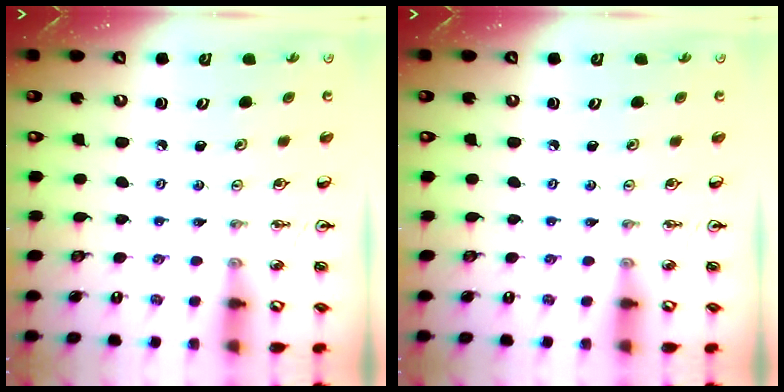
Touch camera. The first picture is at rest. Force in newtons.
{"total": 0.0}